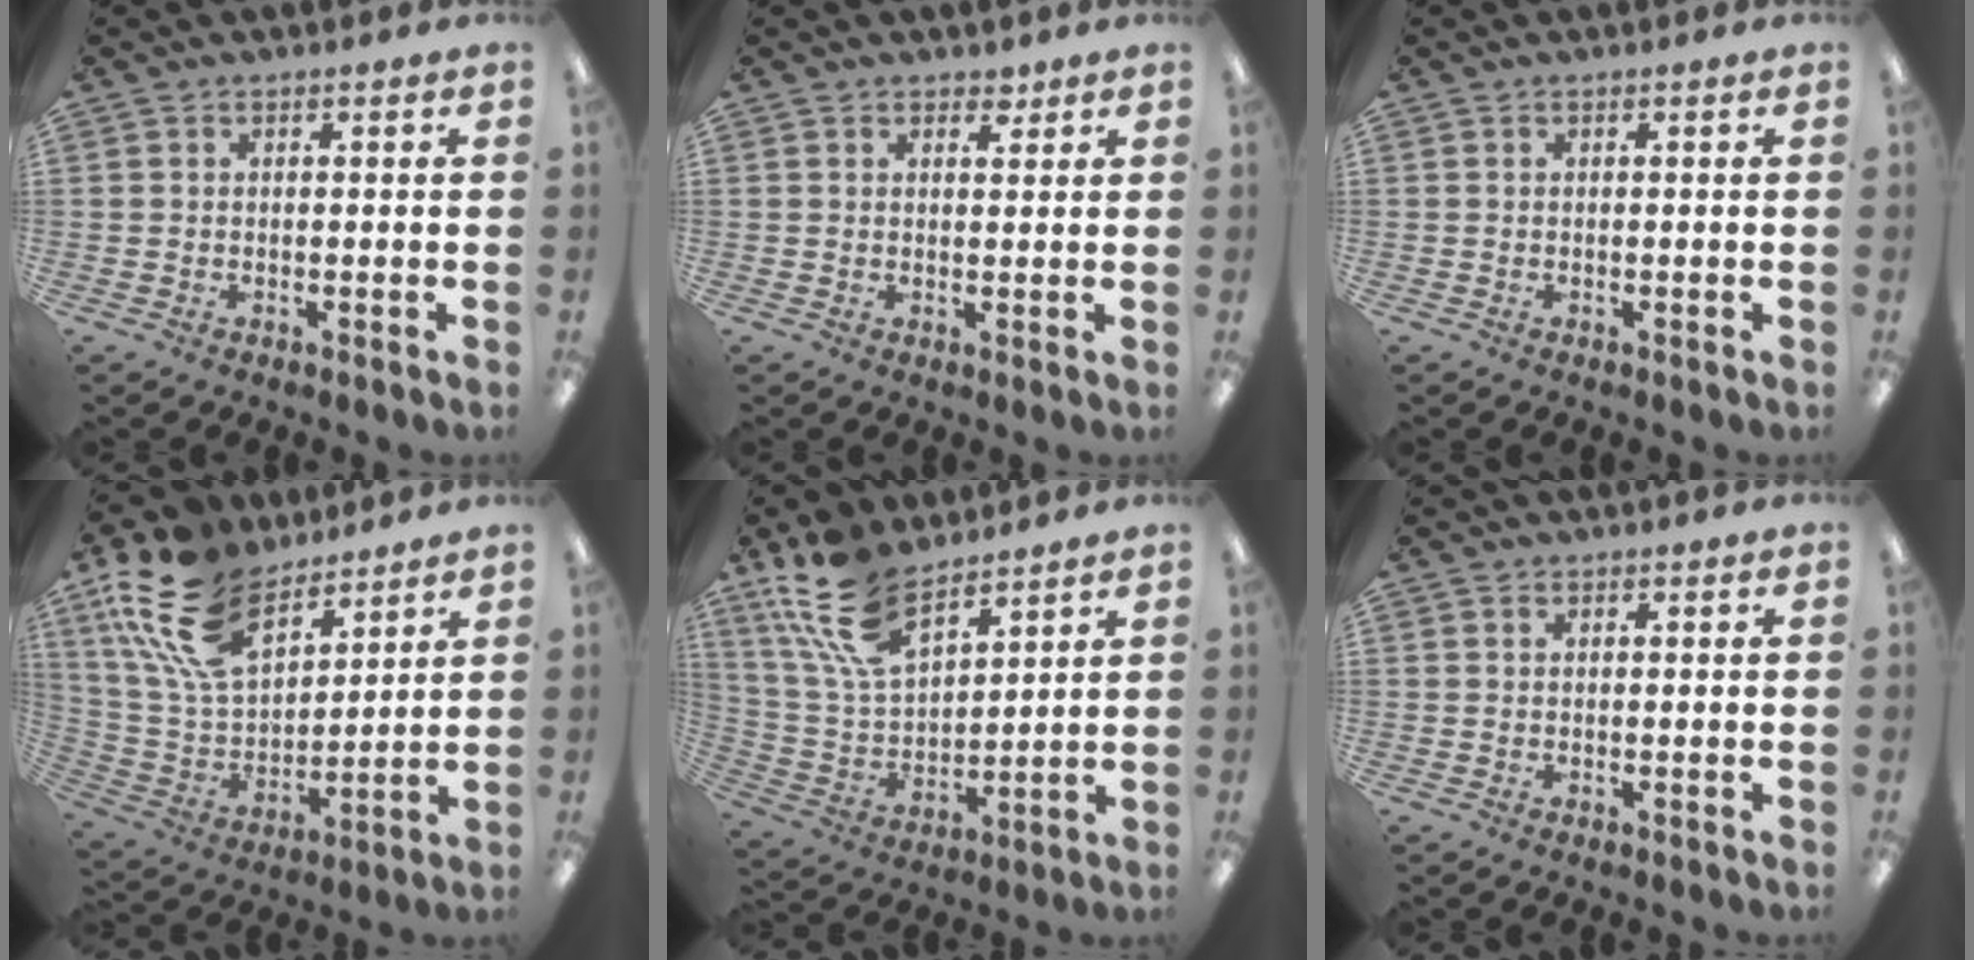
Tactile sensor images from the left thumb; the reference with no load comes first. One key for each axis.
{"total": 2.3, "fx": 1.8, "fy": 1.1, "fz": 0.7, "tx": 0.000, "ty": -0.006, "tz": 0.030}
{"total": 0.0}
{"total": 20.5, "fx": 12.9, "fy": 10.9, "fz": 11.7, "tx": -0.261, "ty": -0.057, "tz": 0.239}
{"total": 16.7, "fx": 11.2, "fy": 7.8, "fz": 9.7, "tx": -0.221, "ty": -0.040, "tz": 0.205}
{"total": 0.0}